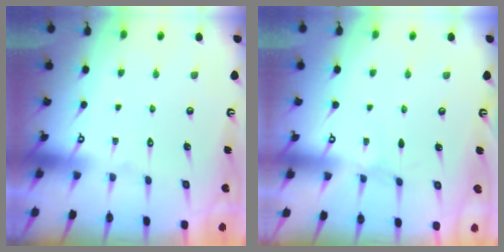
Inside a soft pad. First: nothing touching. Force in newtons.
{"total": 0.5, "press": 0.5, "slide": 0.2}